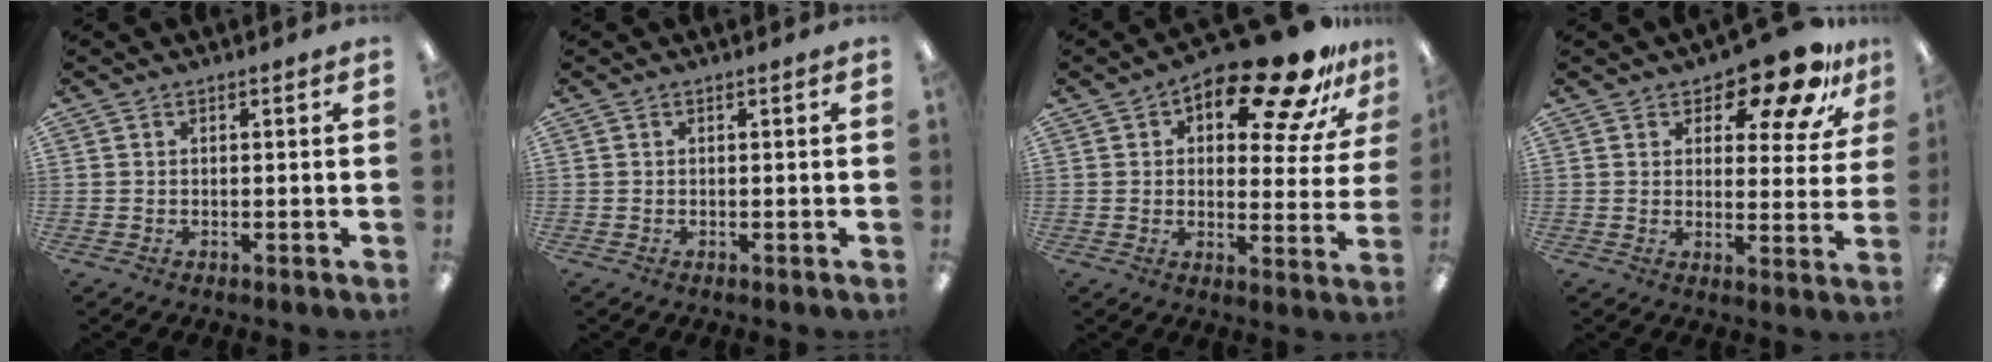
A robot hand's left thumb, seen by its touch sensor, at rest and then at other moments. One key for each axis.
{"total": 0.0}
{"total": 16.7, "fx": 11.5, "fy": 6.3, "fz": 10.4, "tx": -0.138, "ty": -0.076, "tz": 0.185}
{"total": 12.8, "fx": 9.4, "fy": 5.1, "fz": 7.1, "tx": -0.088, "ty": -0.060, "tz": 0.160}